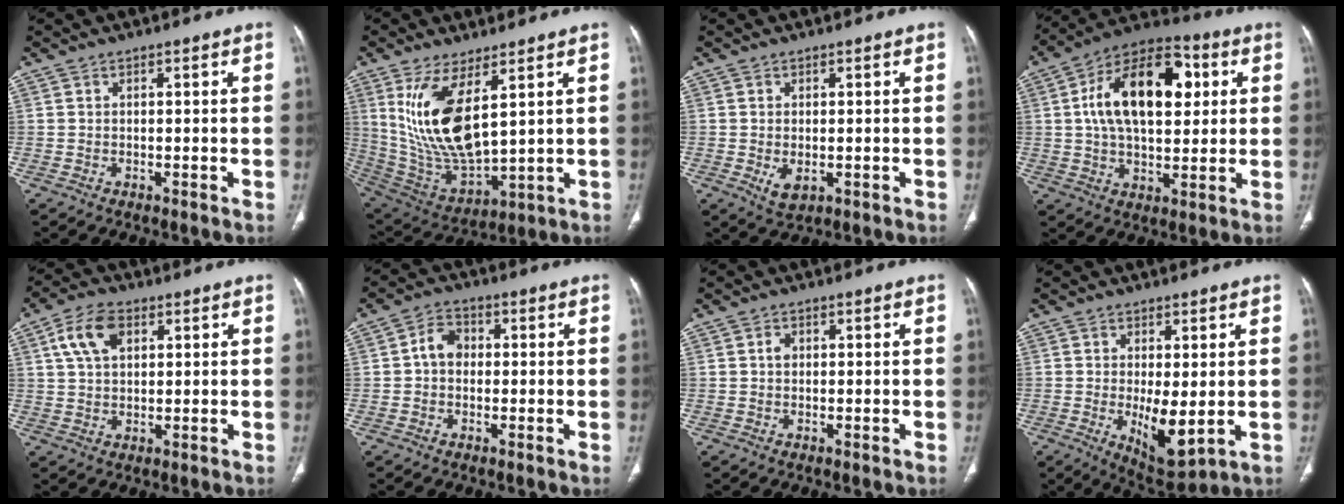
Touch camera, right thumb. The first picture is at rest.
{"total": 16.3, "force": [5.8, 6.2, 13.9], "torque": [-0.272, -0.038, 0.137]}
{"total": 3.1, "force": [-0.6, 1.8, 2.5], "torque": [-0.044, -0.008, 0.000]}
{"total": 20.0, "force": [4.4, 11.0, 16.2], "torque": [-0.242, 0.016, 0.063]}
{"total": 7.8, "force": [3.0, 4.7, 5.5], "torque": [-0.099, 0.003, 0.053]}
{"total": 4.5, "force": [0.0, 3.6, 2.7], "torque": [-0.036, 0.016, -0.010]}
{"total": 1.1, "force": [0.2, 0.9, 0.7], "torque": [-0.009, 0.003, 0.001]}
{"total": 8.1, "force": [-0.9, 3.1, 7.5], "torque": [-0.112, -0.026, 0.000]}